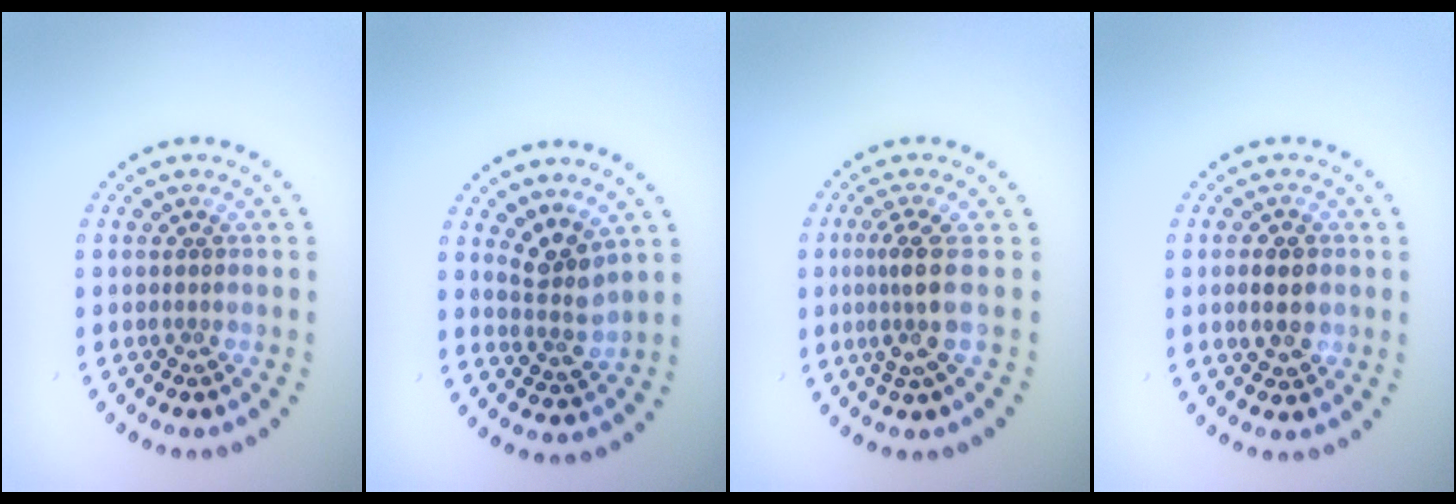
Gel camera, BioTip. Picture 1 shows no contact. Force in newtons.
{"total": 2.7, "press": 2.0, "slide": 1.8}
{"total": 3.0, "press": 2.3, "slide": 1.9}
{"total": 2.8, "press": 2.8, "slide": 0.2}